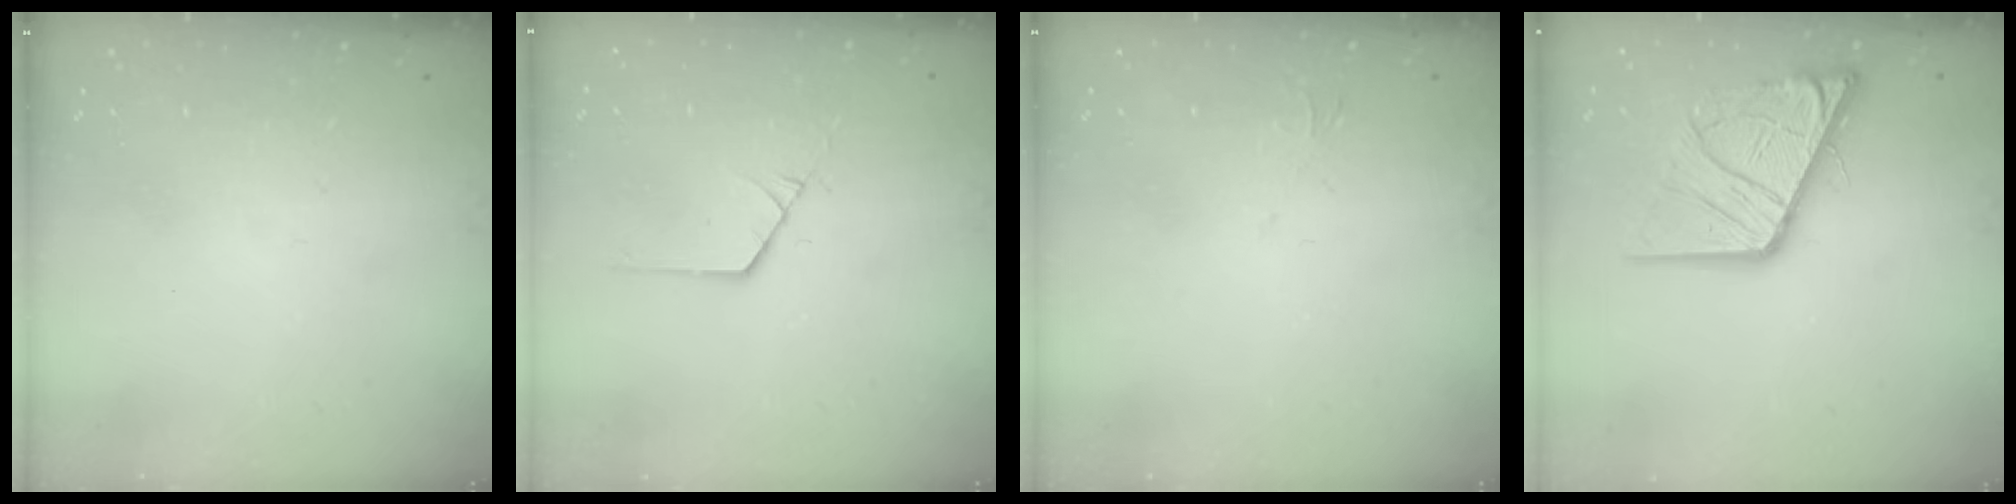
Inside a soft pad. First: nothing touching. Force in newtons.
{"total": 1.3, "press": 1.3, "slide": 0.2}
{"total": 2.2, "press": 2.2, "slide": 0.4}
{"total": 16.5, "press": 16.4, "slide": 1.9}